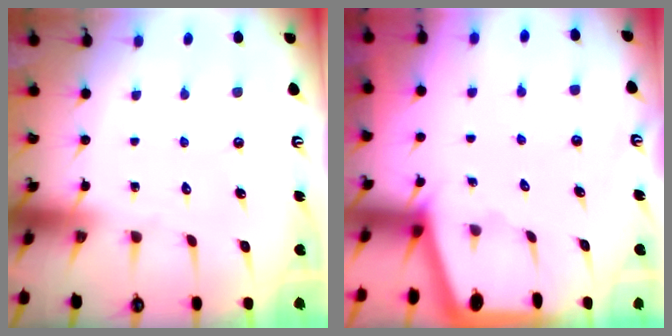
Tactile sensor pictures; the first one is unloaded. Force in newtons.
{"total": 1.1, "press": 1.0, "slide": 0.2}